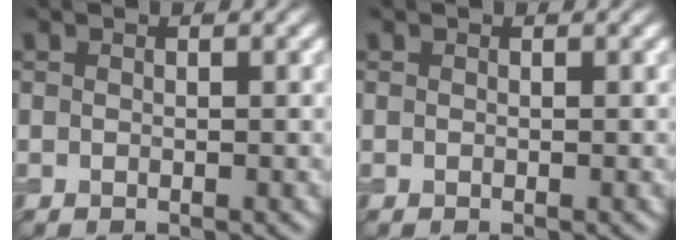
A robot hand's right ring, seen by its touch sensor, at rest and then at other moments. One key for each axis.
{"total": 0.0}